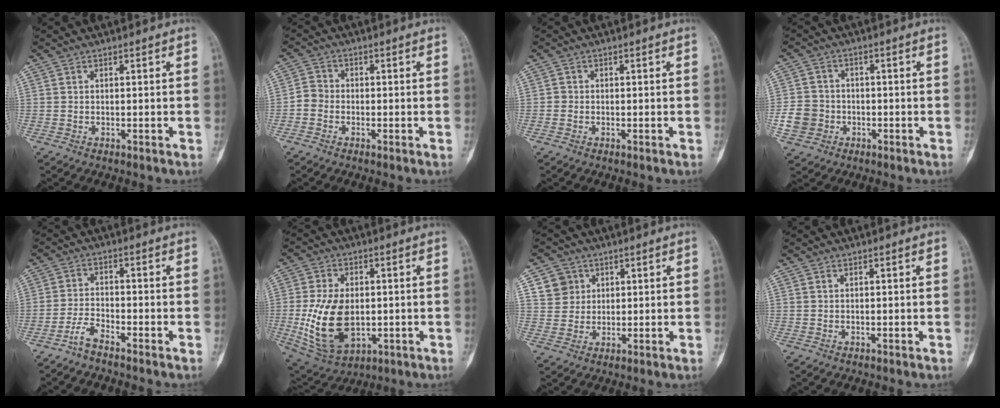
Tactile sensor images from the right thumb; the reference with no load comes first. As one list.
[{"total": 2.9, "force": [-1.1, 2.4, 1.1], "torque": [-0.014, 0.008, -0.033]}, {"total": 0.7, "force": [-0.2, 0.7, 0.1], "torque": [0.000, 0.003, -0.007]}, {"total": 6.1, "force": [-1.7, 5.5, 1.9], "torque": [-0.023, 0.016, -0.031]}, {"total": 3.3, "force": [-2.8, 0.5, 1.5], "torque": [-0.039, 0.017, -0.061]}, {"total": 15.6, "force": [-1.3, 9.9, 12.0], "torque": [-0.219, -0.005, -0.002]}, {"total": 5.4, "force": [2.3, 4.8, 0.9], "torque": [0.008, -0.009, 0.044]}, {"total": 0.0}]